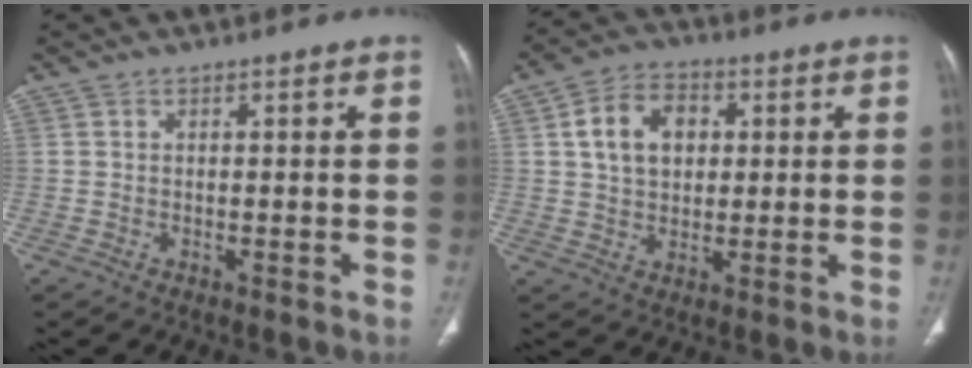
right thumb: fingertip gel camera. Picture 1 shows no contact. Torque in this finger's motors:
{"motor_torque": [-0.32, 0.64, 0.11, 0.19, 0.22]}